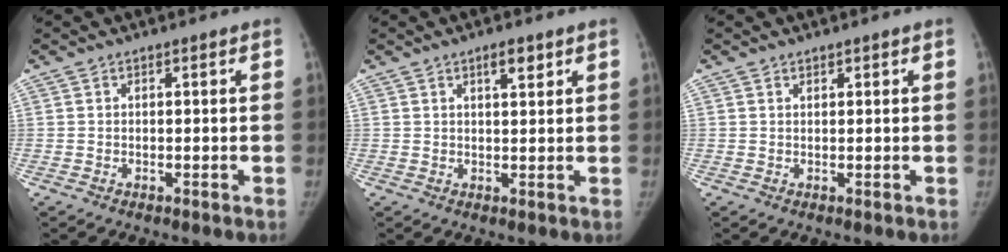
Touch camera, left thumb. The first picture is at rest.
{"total": 3.0, "force": [1.8, 1.1, 2.2], "torque": [-0.025, -0.008, 0.027]}
{"total": 0.6, "force": [0.5, 0.3, 0.1], "torque": [0.004, -0.002, 0.005]}